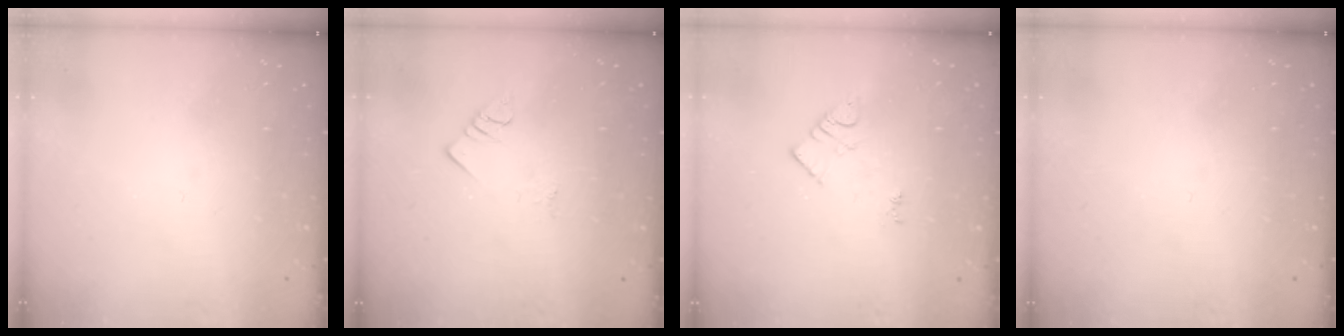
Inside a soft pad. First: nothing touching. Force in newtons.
{"total": 2.8, "press": 2.8, "slide": 0.4}
{"total": 4.5, "press": 4.5, "slide": 0.6}
{"total": 0.0}